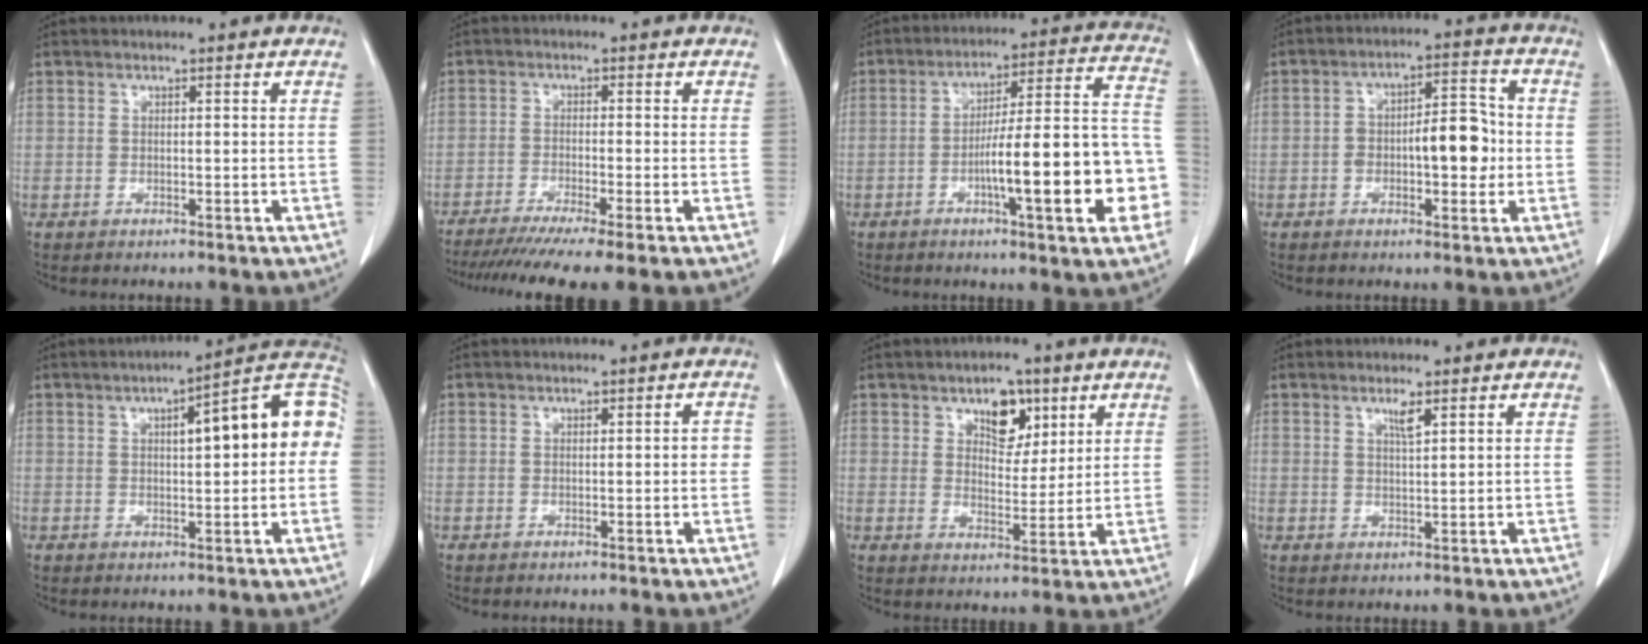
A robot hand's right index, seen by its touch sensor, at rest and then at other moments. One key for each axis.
{"total": 11.3, "fx": -9.0, "fy": -0.5, "fz": 6.8, "tx": -0.095, "ty": -0.029, "tz": -0.140}
{"total": 19.0, "fx": -5.3, "fy": 2.4, "fz": 18.1, "tx": -0.195, "ty": 0.032, "tz": -0.068}
{"total": 8.3, "fx": -1.2, "fy": 3.3, "fz": 7.5, "tx": -0.113, "ty": 0.025, "tz": -0.016}
{"total": 12.8, "fx": 2.0, "fy": 2.6, "fz": 12.4, "tx": -0.163, "ty": 0.042, "tz": 0.021}
{"total": 1.2, "fx": 0.0, "fy": 0.4, "fz": 1.1, "tx": -0.010, "ty": 0.002, "tz": 0.000}
{"total": 6.0, "fx": 3.4, "fy": 3.4, "fz": 3.7, "tx": -0.052, "ty": 0.004, "tz": 0.055}
{"total": 1.9, "fx": 1.2, "fy": -0.1, "fz": 1.5, "tx": -0.032, "ty": -0.004, "tz": 0.023}